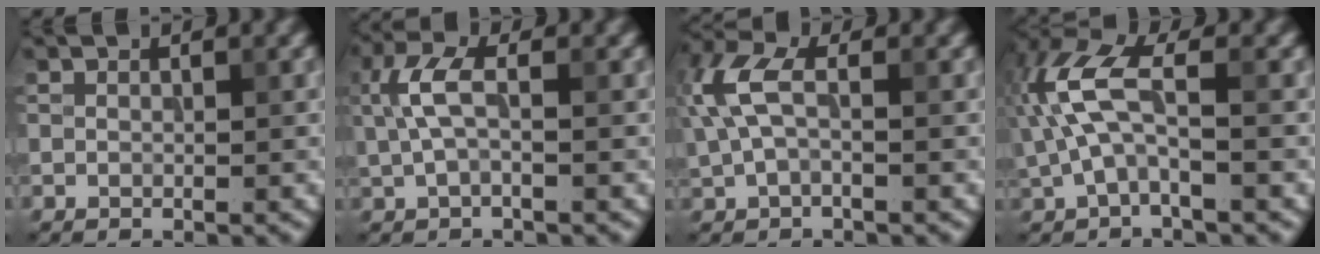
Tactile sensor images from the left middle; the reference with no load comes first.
{"total": 3.4, "force": [0.5, 1.4, 3.0], "torque": [-0.070, 0.007, 0.006]}
{"total": 4.9, "force": [0.9, 2.6, 4.1], "torque": [-0.106, 0.015, 0.010]}
{"total": 6.1, "force": [0.6, 2.6, 5.5], "torque": [-0.135, 0.021, 0.002]}